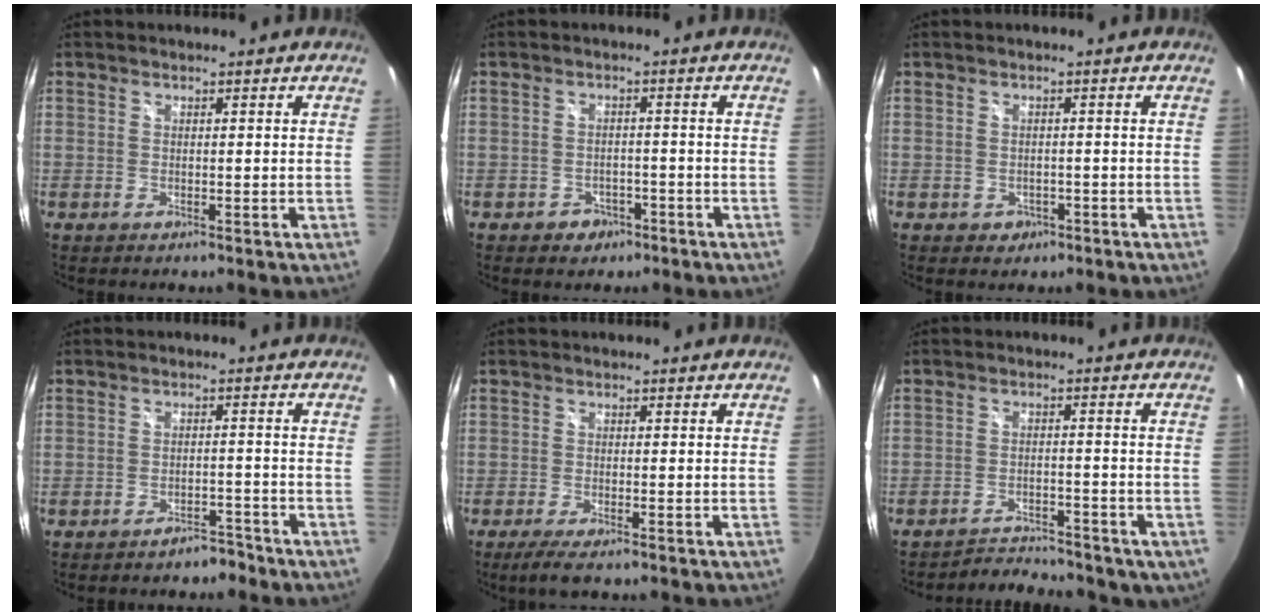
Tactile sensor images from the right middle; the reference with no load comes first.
{"total": 4.0, "force": [-2.5, 3.1, 0.6], "torque": [-0.025, 0.006, -0.028]}
{"total": 2.7, "force": [-1.2, 2.4, 0.6], "torque": [-0.018, 0.000, -0.010]}
{"total": 3.3, "force": [-2.9, 1.4, 0.8], "torque": [-0.019, 0.008, -0.038]}
{"total": 3.4, "force": [-2.4, 0.2, 2.5], "torque": [-0.050, -0.016, -0.042]}
{"total": 7.5, "force": [-6.5, 3.3, 1.9], "torque": [-0.050, 0.001, -0.088]}